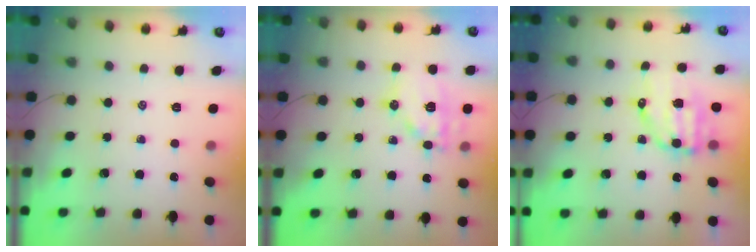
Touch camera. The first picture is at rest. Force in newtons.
{"total": 13.4, "press": 13.4, "slide": 1.5}
{"total": 9.1, "press": 8.9, "slide": 1.9}